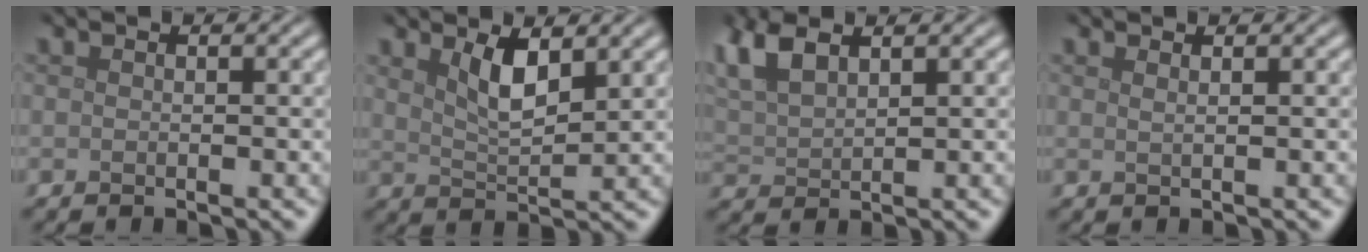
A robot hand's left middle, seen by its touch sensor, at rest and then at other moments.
{"total": 3.3, "force": [1.9, 1.1, 2.6], "torque": [-0.052, -0.005, 0.037]}
{"total": 4.3, "force": [2.9, 1.7, 2.7], "torque": [-0.072, 0.015, 0.057]}
{"total": 1.3, "force": [0.8, 0.6, 0.9], "torque": [-0.001, -0.002, -0.001]}